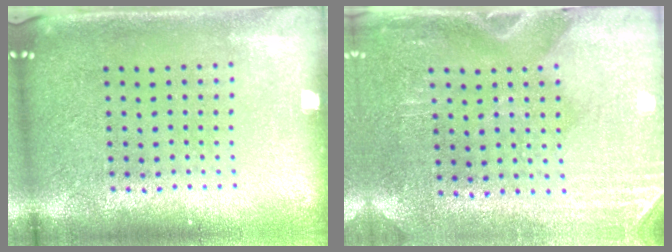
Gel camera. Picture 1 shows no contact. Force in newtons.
{"total": 2.9, "press": 2.5, "slide": 1.4}